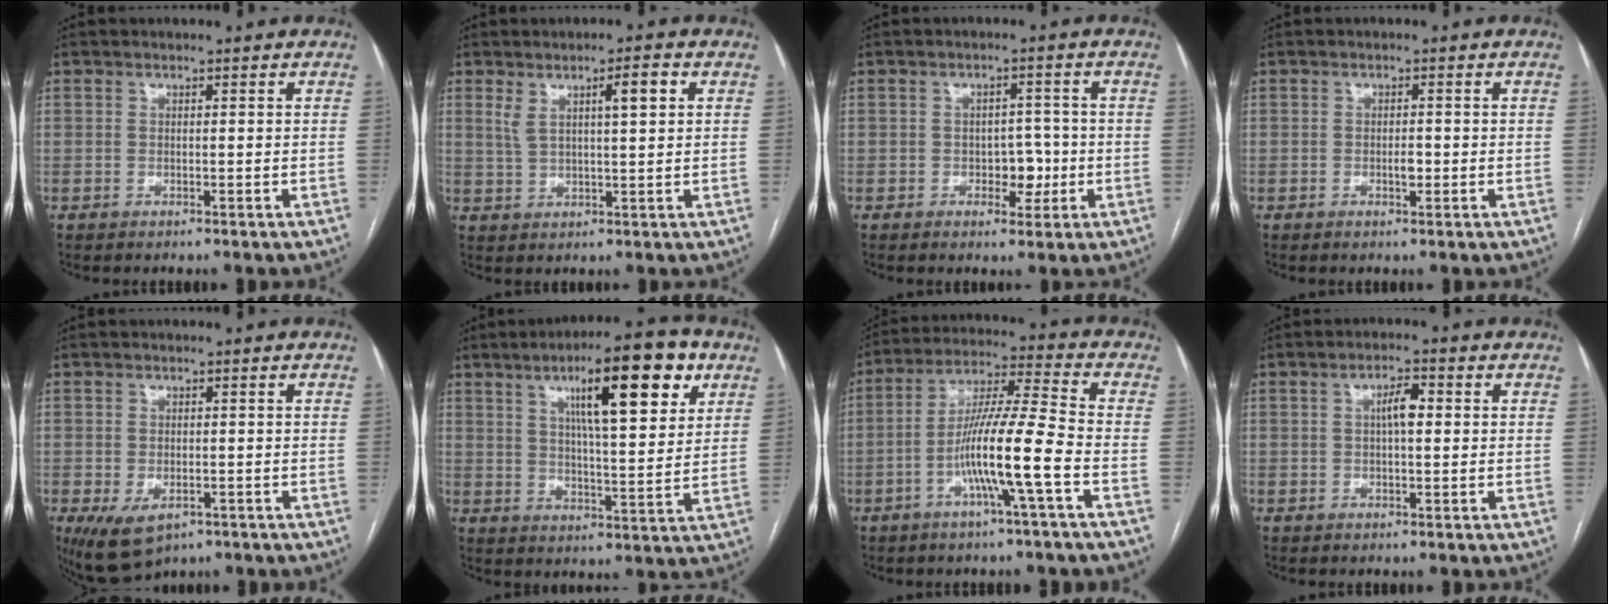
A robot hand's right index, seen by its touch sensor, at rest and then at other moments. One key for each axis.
{"total": 5.5, "fx": 2.2, "fy": 0.7, "fz": 4.9, "tx": -0.084, "ty": 0.007, "tz": 0.040}
{"total": 4.2, "fx": -1.0, "fy": 2.7, "fz": 3.0, "tx": -0.034, "ty": 0.009, "tz": -0.010}
{"total": 1.6, "fx": -0.4, "fy": 0.7, "fz": 1.4, "tx": -0.023, "ty": 0.001, "tz": -0.006}
{"total": 6.7, "fx": -3.4, "fy": 3.7, "fz": 4.4, "tx": -0.080, "ty": -0.010, "tz": -0.044}
{"total": 15.4, "fx": 7.3, "fy": 2.8, "fz": 13.2, "tx": -0.201, "ty": 0.009, "tz": 0.108}
{"total": 12.1, "fx": -4.2, "fy": -0.6, "fz": 11.3, "tx": -0.211, "ty": 0.006, "tz": -0.081}
{"total": 3.5, "fx": 0.5, "fy": 1.1, "fz": 3.3, "tx": -0.057, "ty": 0.012, "tz": 0.007}